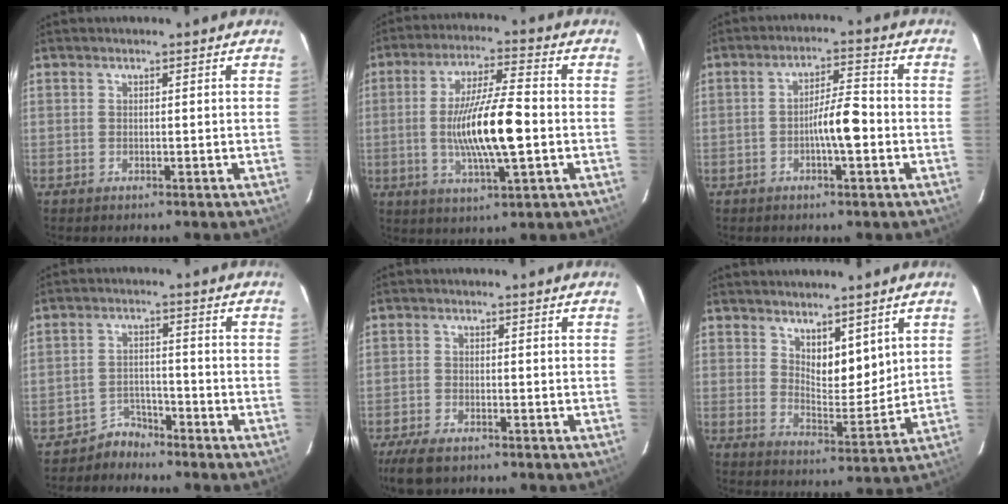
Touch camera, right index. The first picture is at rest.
{"total": 13.9, "force": [-1.7, 2.1, 13.6], "torque": [-0.259, 0.000, -0.026]}
{"total": 6.7, "force": [-1.6, 1.4, 6.4], "torque": [-0.116, 0.015, -0.027]}
{"total": 3.7, "force": [-3.4, 1.5, -0.3], "torque": [0.008, 0.002, -0.060]}
{"total": 6.7, "force": [-4.8, 2.9, 3.7], "torque": [-0.074, -0.011, -0.083]}
{"total": 7.3, "force": [3.6, 3.3, 5.4], "torque": [-0.093, -0.009, 0.073]}